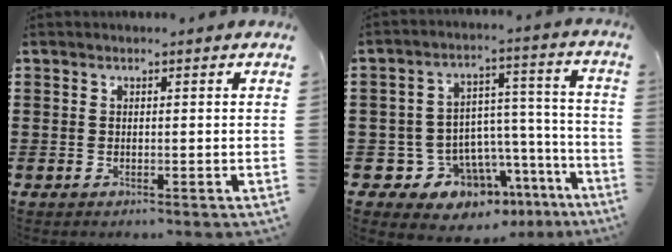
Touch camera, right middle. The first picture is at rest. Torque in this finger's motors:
{"motor_torque": [1.19, -0.95, 0.37, 0.09]}